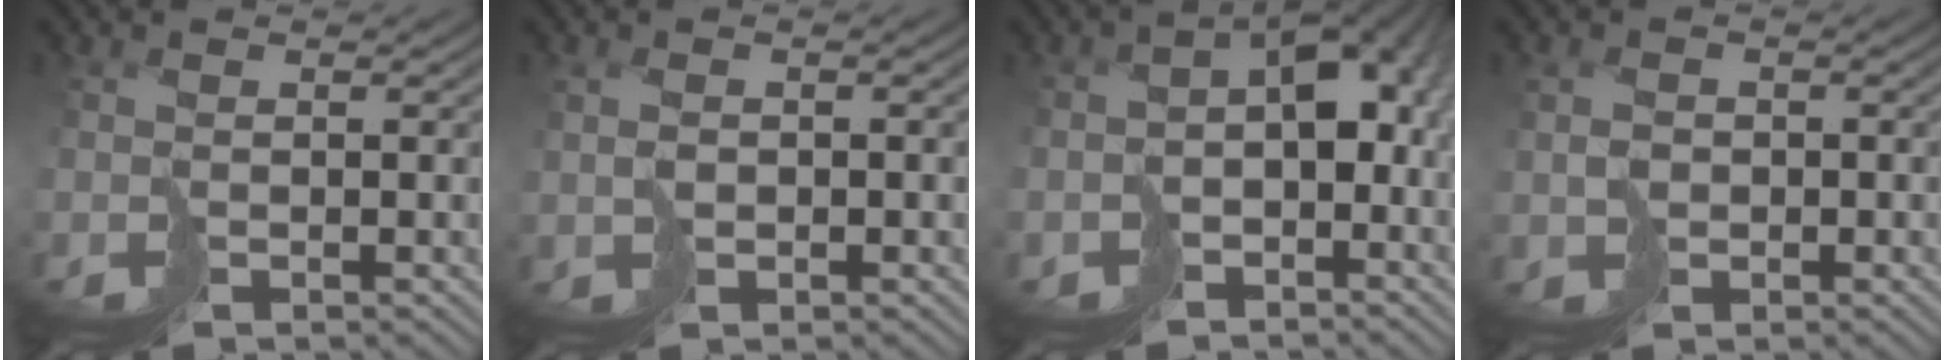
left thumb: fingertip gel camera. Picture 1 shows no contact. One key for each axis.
{"total": 2.2, "fx": 0.5, "fy": 1.5, "fz": 1.5, "tx": -0.036, "ty": 0.000, "tz": 0.013}
{"total": 8.3, "fx": -1.6, "fy": 5.0, "fz": 6.4, "tx": -0.093, "ty": -0.011, "tz": -0.020}
{"total": 2.3, "fx": 0.4, "fy": 1.9, "fz": 1.3, "tx": -0.031, "ty": 0.001, "tz": 0.011}